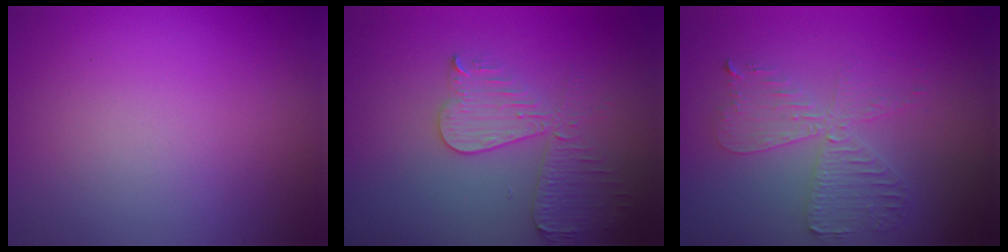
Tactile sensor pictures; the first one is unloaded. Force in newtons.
{"total": 3.6, "press": 3.6, "slide": 0.5}
{"total": 4.1, "press": 3.5, "slide": 2.1}